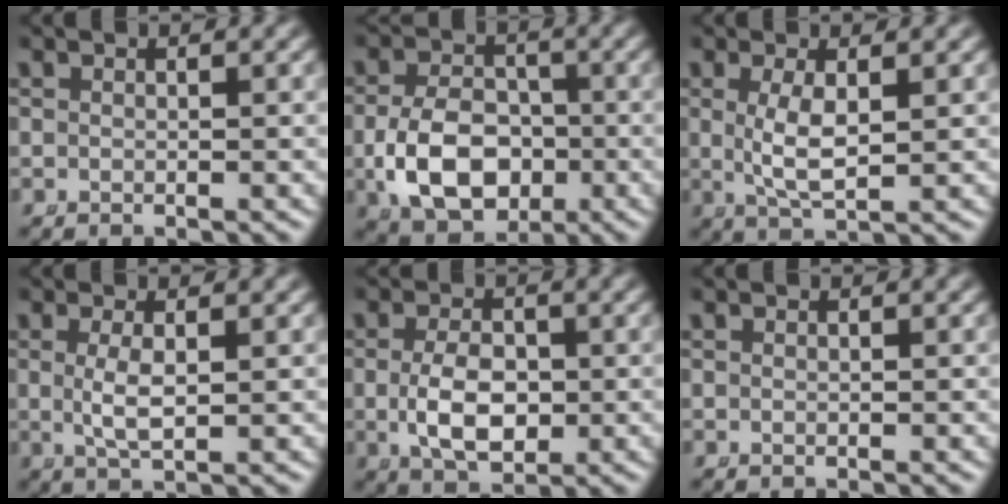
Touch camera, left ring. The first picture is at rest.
{"total": 7.6, "force": [-2.0, 5.6, 4.7], "torque": [-0.083, -0.027, -0.026]}
{"total": 3.3, "force": [0.2, 0.8, 3.2], "torque": [-0.070, -0.017, 0.018]}
{"total": 2.5, "force": [0.1, 0.4, 2.4], "torque": [-0.057, -0.013, 0.013]}
{"total": 4.7, "force": [-0.6, 2.8, 3.8], "torque": [-0.075, -0.018, 0.001]}
{"total": 0.0}